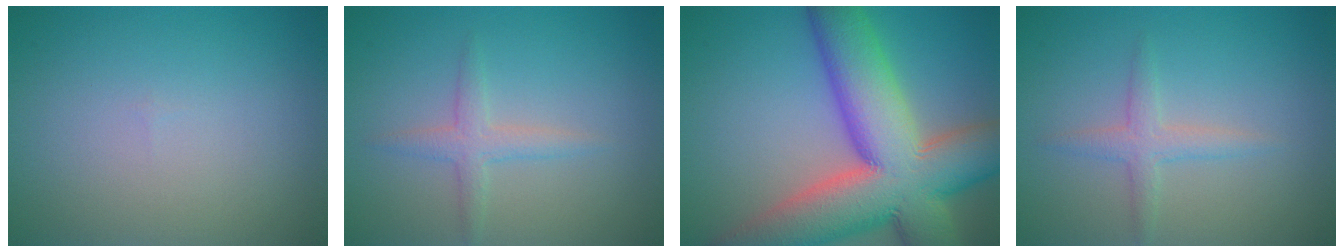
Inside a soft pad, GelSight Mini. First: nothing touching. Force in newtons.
{"total": 2.0, "press": 2.0, "slide": 0.2}
{"total": 15.2, "press": 15.1, "slide": 1.1}
{"total": 2.0, "press": 2.0, "slide": 0.2}